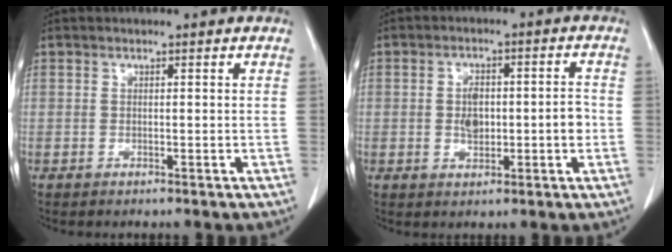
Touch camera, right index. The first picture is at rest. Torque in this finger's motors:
{"motor_torque": [1.01, -0.34, 0.49, 0.10]}